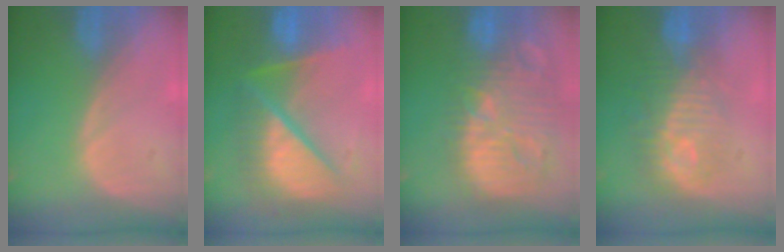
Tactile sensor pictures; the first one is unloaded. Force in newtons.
{"total": 11.0, "press": 11.0, "slide": 1.3}
{"total": 14.6, "press": 12.6, "slide": 7.3}
{"total": 9.7, "press": 8.9, "slide": 3.9}